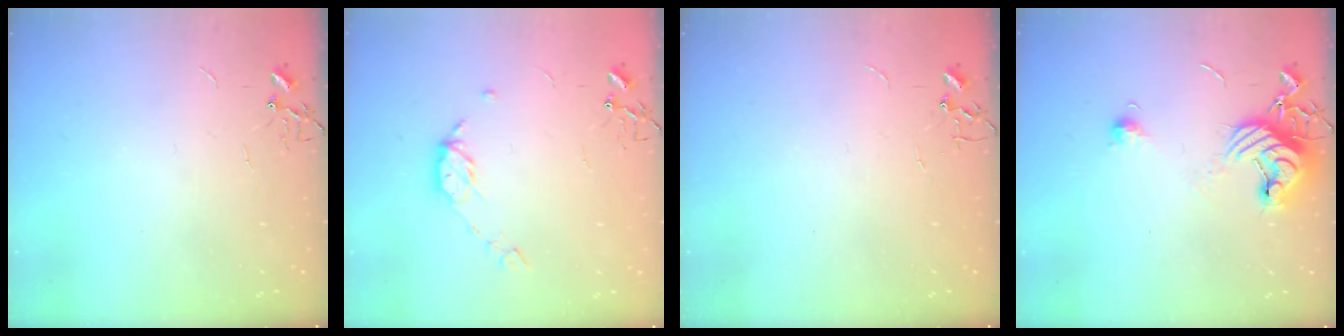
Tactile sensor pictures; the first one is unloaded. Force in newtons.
{"total": 7.8, "press": 7.8, "slide": 0.6}
{"total": 0.0}
{"total": 11.3, "press": 11.2, "slide": 1.3}